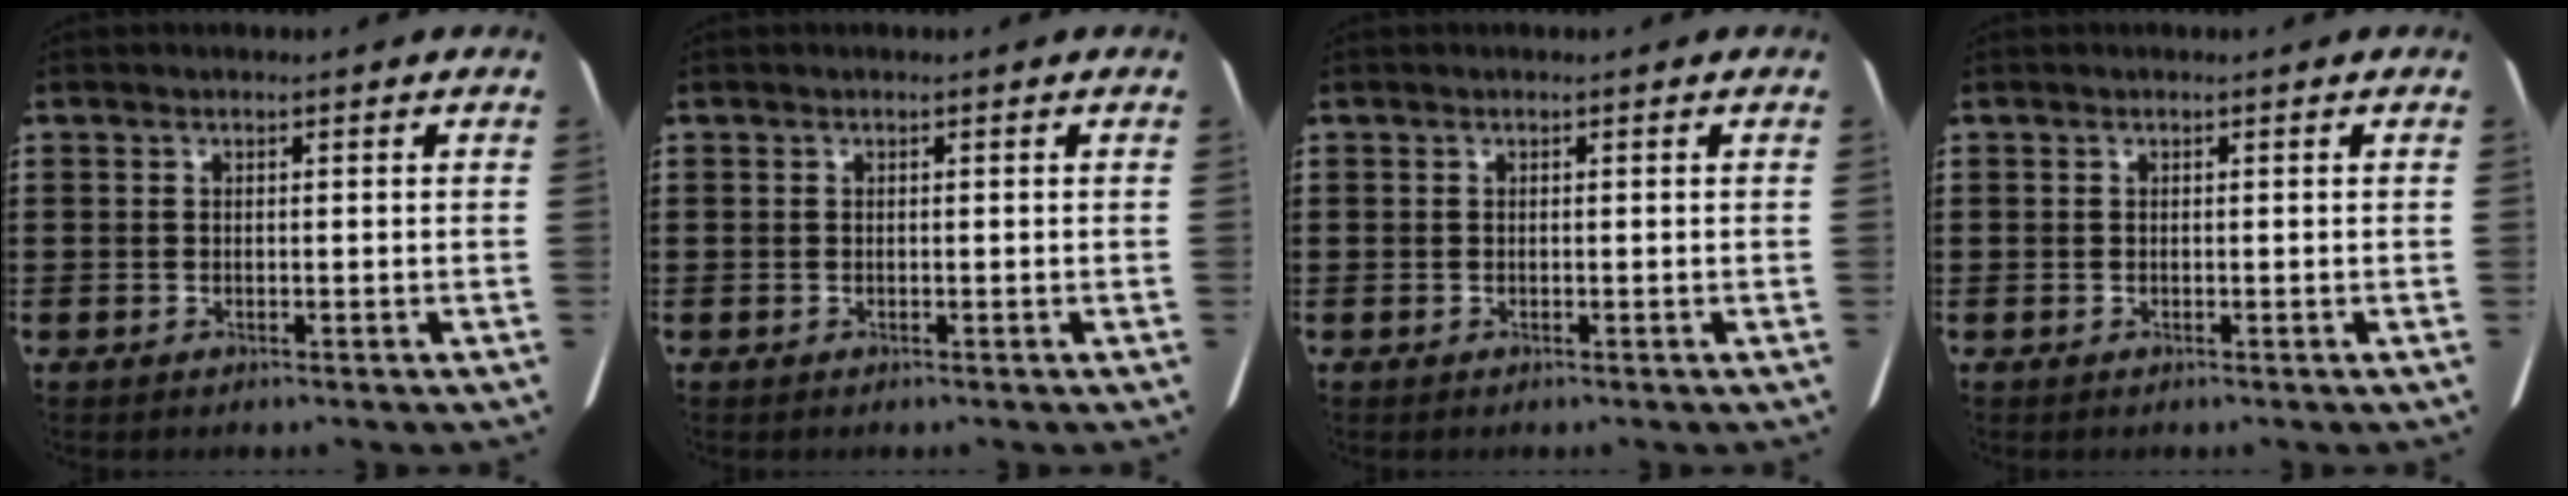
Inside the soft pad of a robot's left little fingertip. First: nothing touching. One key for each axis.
{"total": 0.0}
{"total": 0.0}
{"total": 0.0}